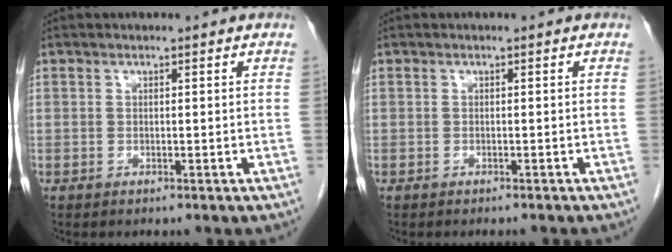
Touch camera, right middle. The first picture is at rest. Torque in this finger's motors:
{"motor_torque": [0.06, 0.00, -0.01, 0.00]}